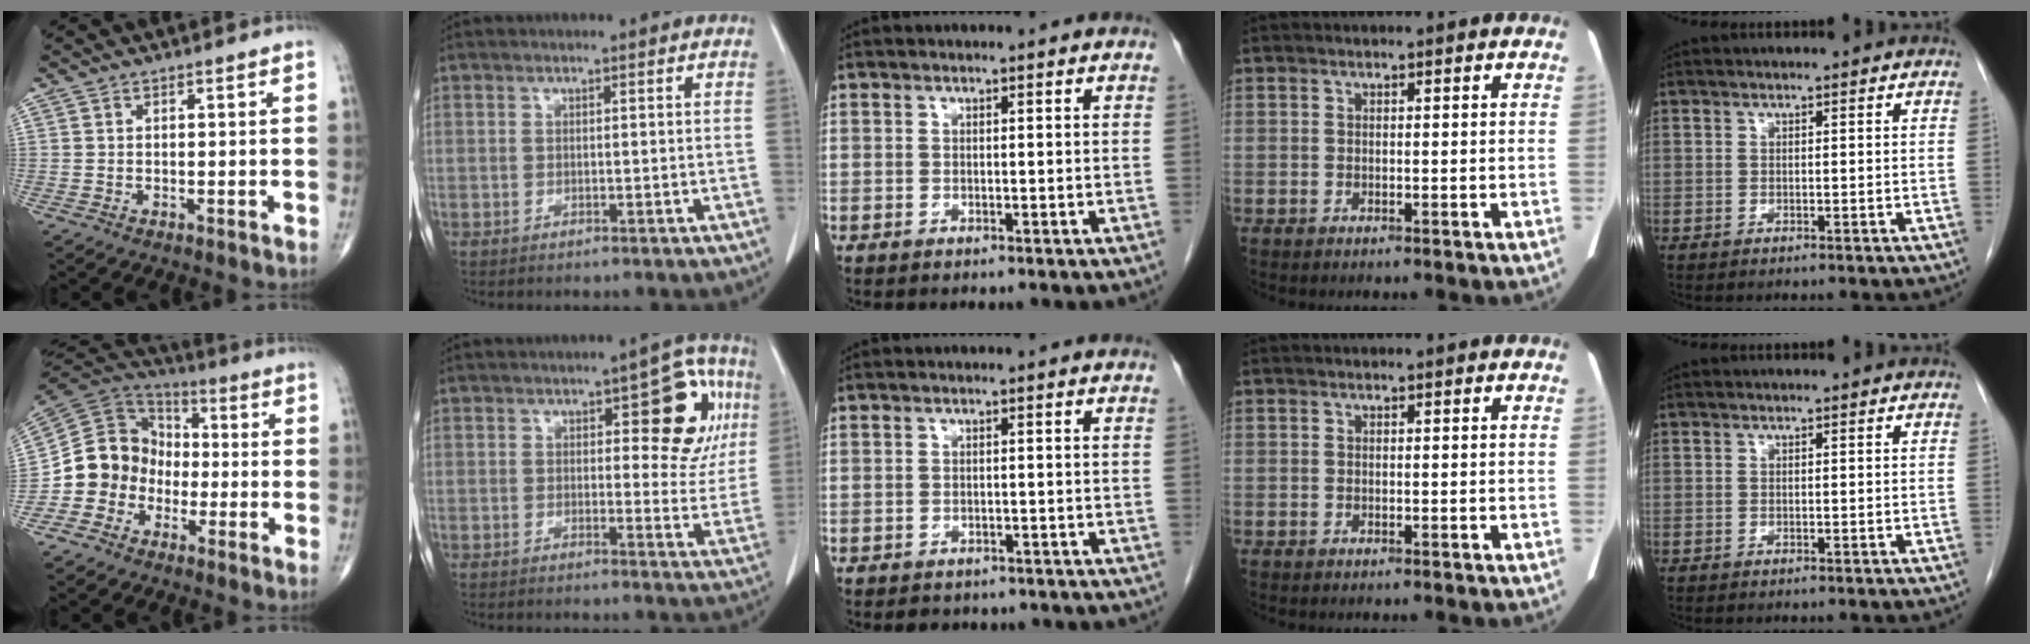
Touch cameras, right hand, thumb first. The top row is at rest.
{"thumb": {"total": 12.3, "force": [-3.9, 10.8, 4.3], "torque": [-0.048, 0.069, -0.081]}, "index": {"total": 11.1, "force": [3.6, 4.3, 9.5], "torque": [-0.095, 0.020, 0.042]}, "middle": {"total": 6.6, "force": [-5.7, 2.8, 1.8], "torque": [-0.019, 0.005, -0.059]}}